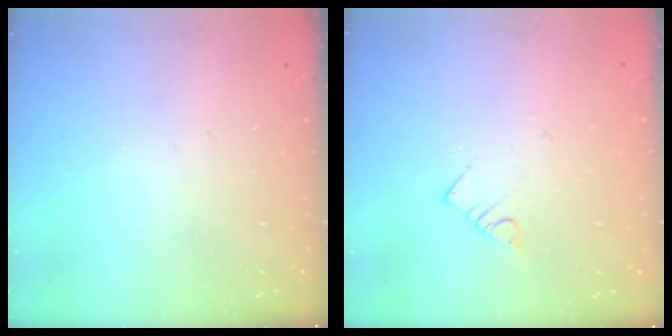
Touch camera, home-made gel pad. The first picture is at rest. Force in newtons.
{"total": 2.9, "press": 2.9, "slide": 0.2}